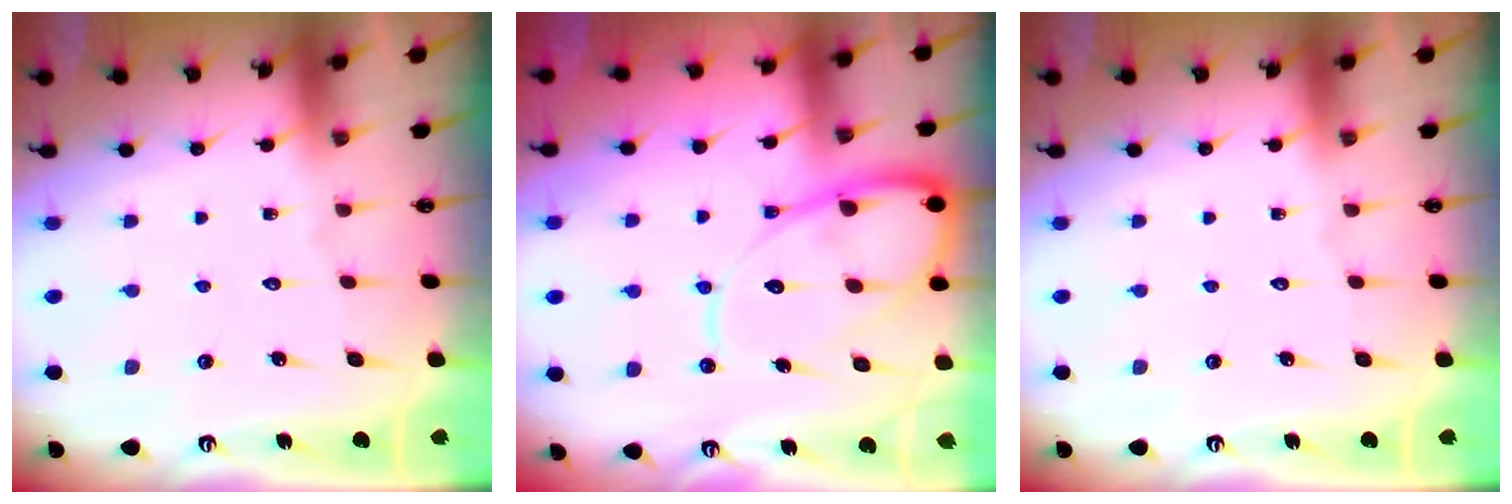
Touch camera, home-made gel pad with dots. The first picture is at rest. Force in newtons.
{"total": 13.7, "press": 13.6, "slide": 1.4}
{"total": 0.0}